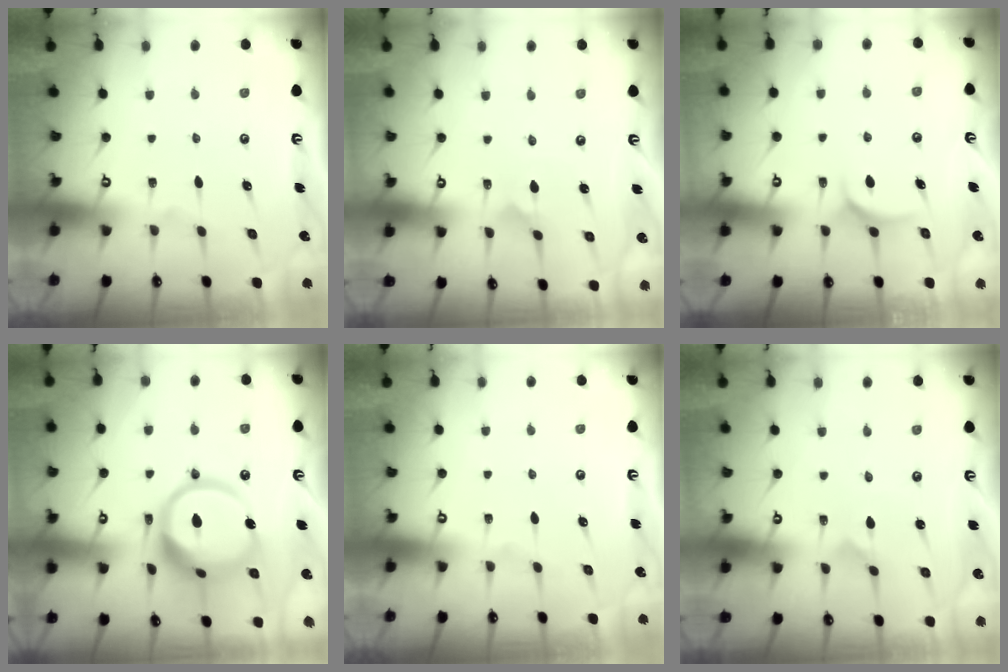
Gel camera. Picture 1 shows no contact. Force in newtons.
{"total": 2.8, "press": 2.8, "slide": 0.2}
{"total": 5.2, "press": 5.2, "slide": 0.1}
{"total": 18.0, "press": 17.9, "slide": 2.1}
{"total": 0.0}
{"total": 0.0}